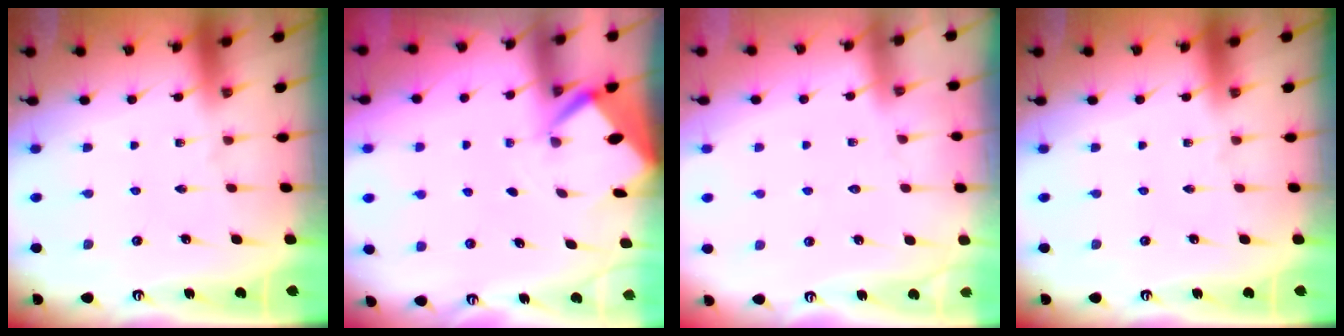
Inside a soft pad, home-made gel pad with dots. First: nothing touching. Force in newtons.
{"total": 2.7, "press": 2.7, "slide": 0.2}
{"total": 3.7, "press": 3.6, "slide": 0.4}
{"total": 0.0}